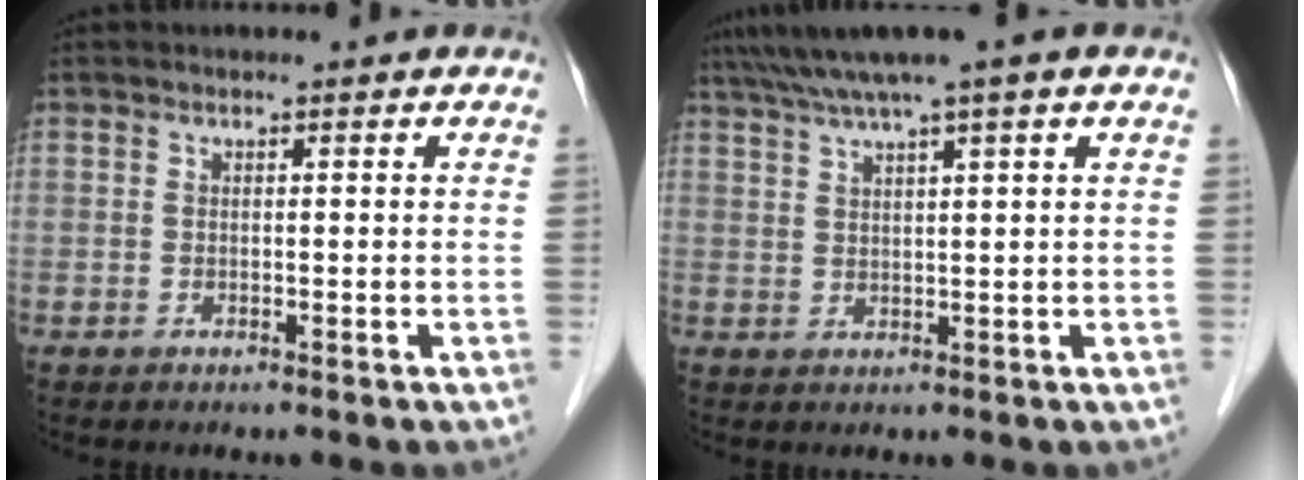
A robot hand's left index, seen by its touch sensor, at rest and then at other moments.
{"total": 7.6, "force": [5.3, -0.7, 5.4], "torque": [-0.092, 0.040, 0.087]}